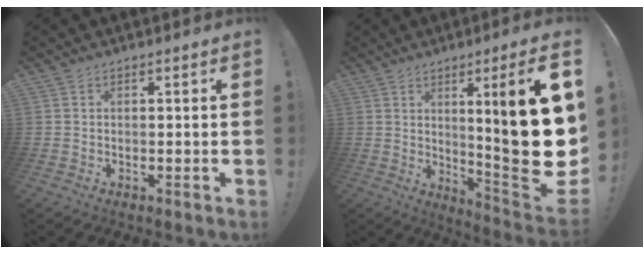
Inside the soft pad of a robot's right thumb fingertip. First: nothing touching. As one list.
[{"total": 21.4, "force": [4.0, 2.2, 20.9], "torque": [-0.290, -0.045, 0.056]}]